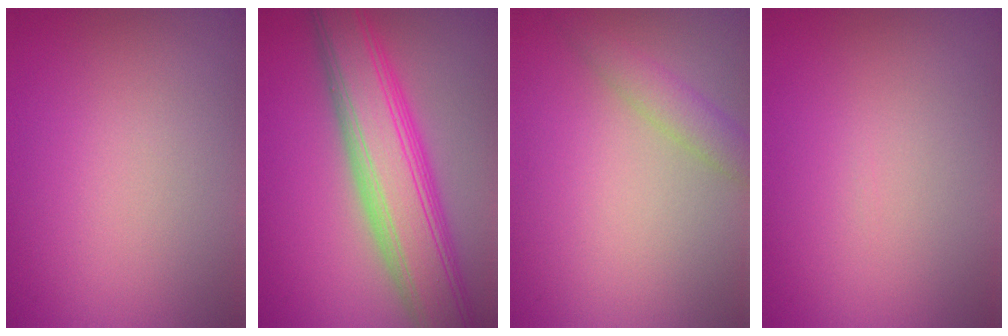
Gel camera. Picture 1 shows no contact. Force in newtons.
{"total": 9.6, "press": 9.6, "slide": 0.6}
{"total": 2.2, "press": 2.2, "slide": 0.2}
{"total": 0.0}